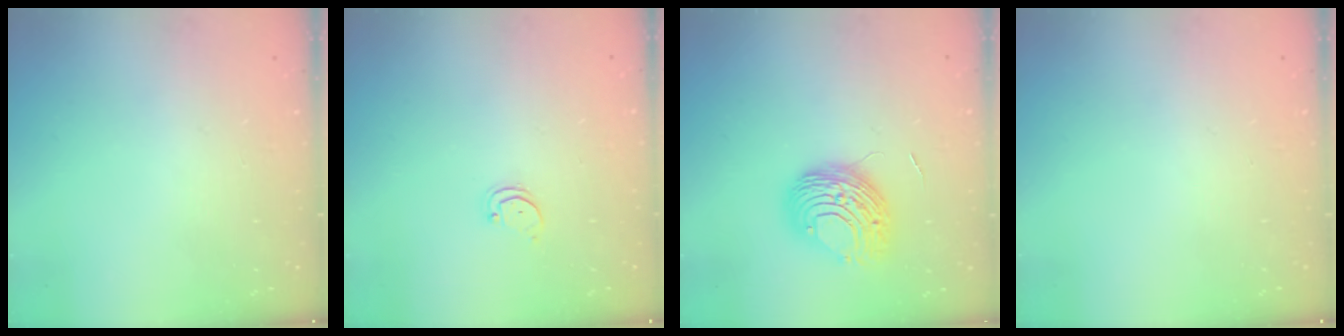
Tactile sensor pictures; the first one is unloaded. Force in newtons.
{"total": 1.8, "press": 1.7, "slide": 0.2}
{"total": 9.5, "press": 9.5, "slide": 0.7}
{"total": 0.0}